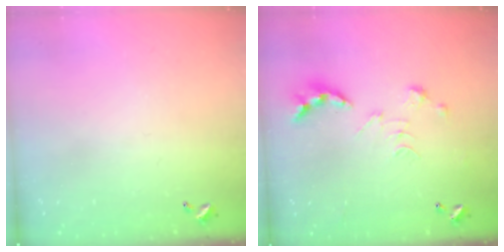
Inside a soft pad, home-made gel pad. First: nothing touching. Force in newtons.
{"total": 0.8, "press": 0.8, "slide": 0.3}